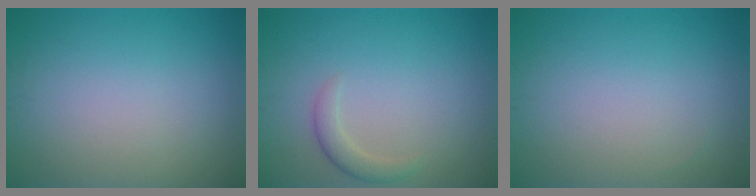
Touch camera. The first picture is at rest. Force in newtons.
{"total": 1.7, "press": 1.7, "slide": 0.1}
{"total": 0.0}